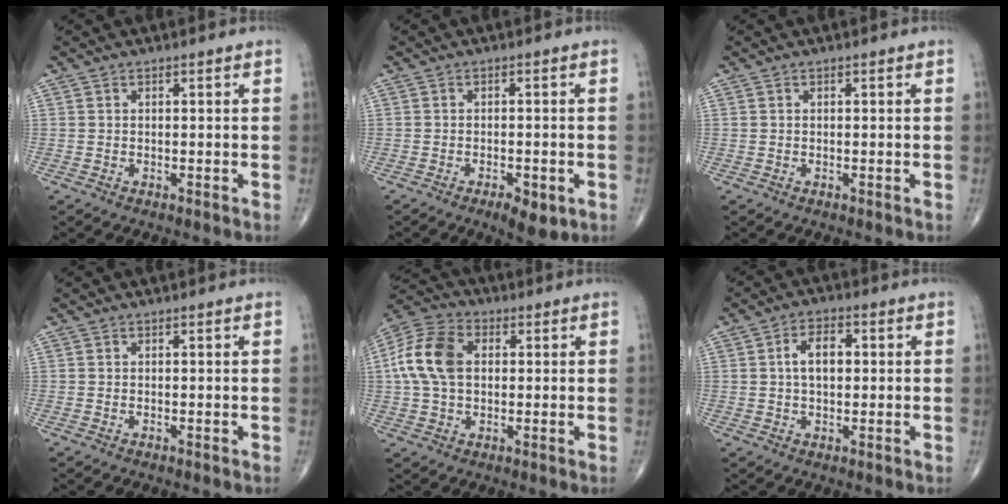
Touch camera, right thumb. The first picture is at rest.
{"total": 5.0, "force": [-2.3, 2.1, 3.9], "torque": [-0.059, 0.003, -0.027]}
{"total": 0.0}
{"total": 0.0}
{"total": 12.3, "force": [1.5, 8.4, 8.9], "torque": [-0.177, 0.022, 0.022]}
{"total": 5.8, "force": [0.8, 3.5, 4.6], "torque": [-0.074, 0.013, 0.010]}